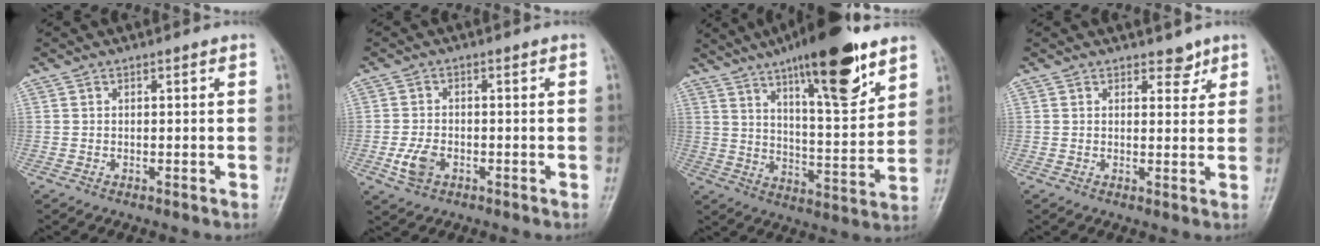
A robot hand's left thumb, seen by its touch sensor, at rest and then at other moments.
{"total": 4.2, "force": [-1.6, 2.8, 2.6], "torque": [-0.051, 0.005, -0.028]}
{"total": 20.2, "force": [12.5, 5.4, 15.0], "torque": [-0.202, -0.056, 0.199]}
{"total": 2.6, "force": [1.9, 1.5, 0.9], "torque": [0.009, -0.012, 0.027]}